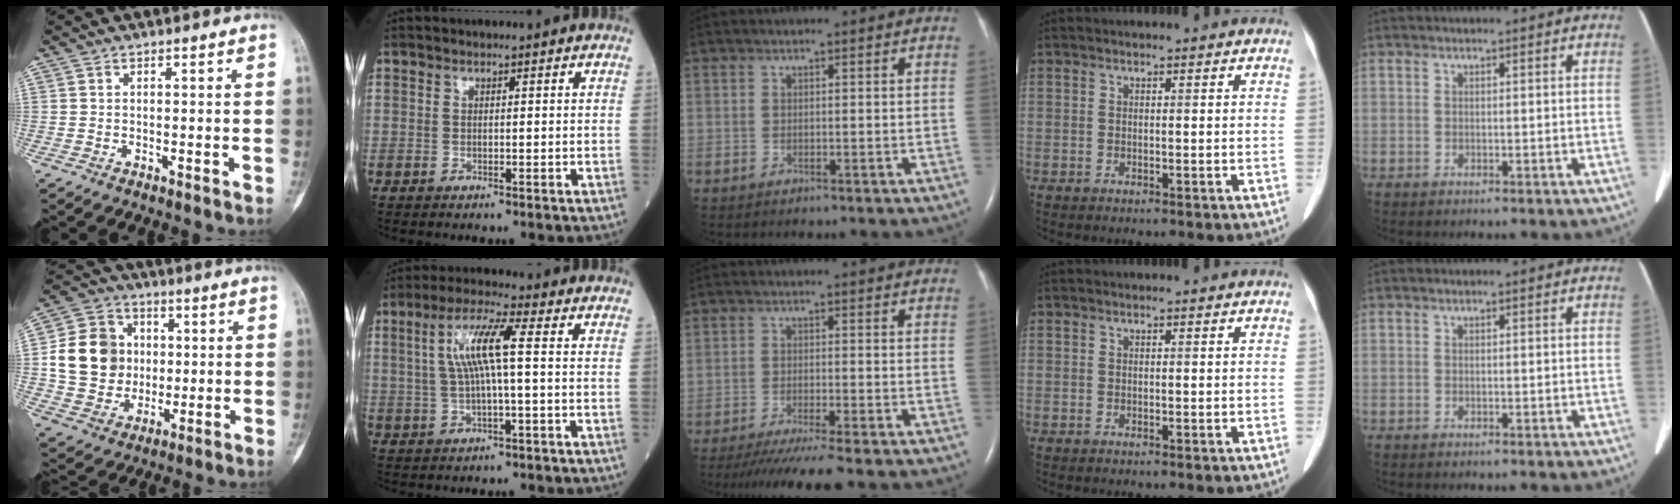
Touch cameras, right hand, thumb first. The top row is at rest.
{"thumb": {"total": 14.8, "force": [1.2, 12.9, 7.2], "torque": [-0.101, 0.012, 0.025]}, "index": {"total": 7.7, "force": [1.1, 0.4, 7.6], "torque": [-0.153, 0.017, 0.020]}, "middle": {"total": 9.5, "force": [-8.0, -1.1, 4.9], "torque": [-0.057, -0.031, -0.125]}}